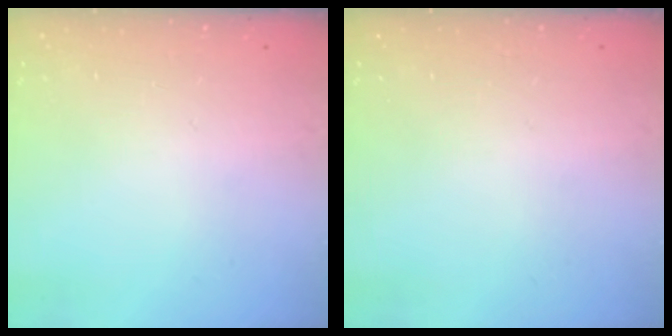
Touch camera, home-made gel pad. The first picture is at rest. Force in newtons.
{"total": 0.0}